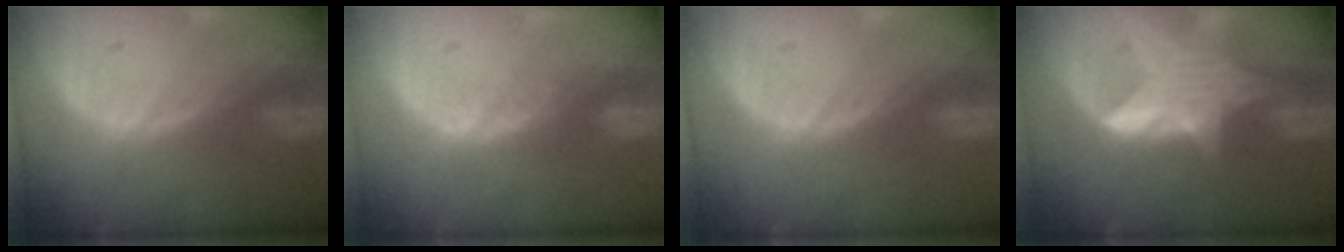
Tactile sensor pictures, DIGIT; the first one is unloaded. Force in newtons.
{"total": 2.5, "press": 1.9, "slide": 1.5}
{"total": 0.0}
{"total": 6.1, "press": 5.7, "slide": 2.2}